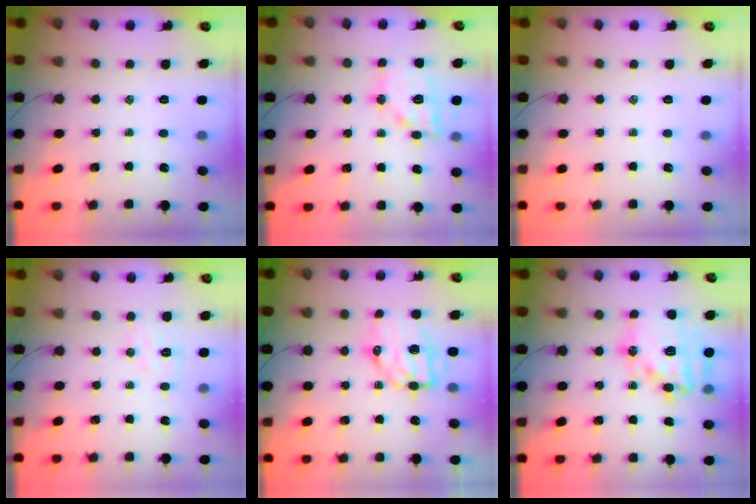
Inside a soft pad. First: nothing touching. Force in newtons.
{"total": 13.6, "press": 13.5, "slide": 1.4}
{"total": 0.0}
{"total": 5.6, "press": 5.5, "slide": 0.9}
{"total": 8.7, "press": 8.5, "slide": 1.8}
{"total": 19.7, "press": 19.6, "slide": 2.6}